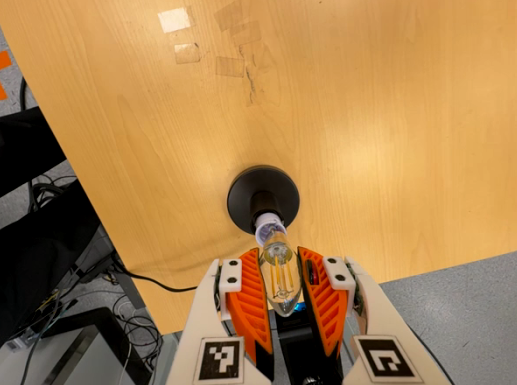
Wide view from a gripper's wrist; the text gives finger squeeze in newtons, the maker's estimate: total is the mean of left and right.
{"total": 12.8, "left": 13.1, "right": 12.5}